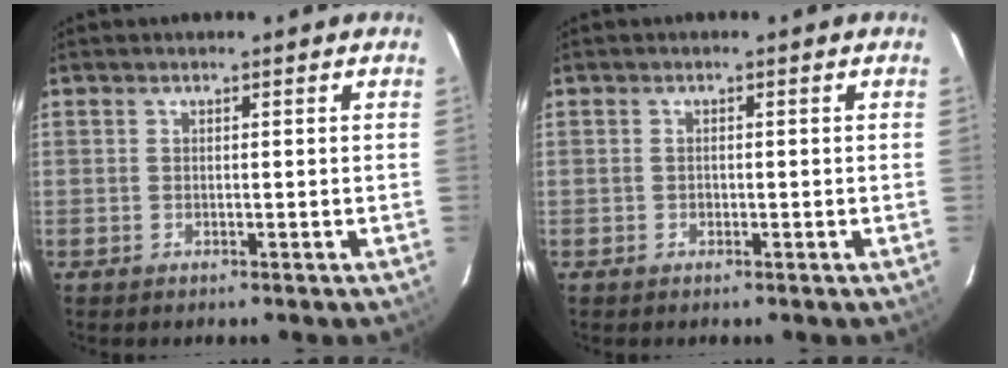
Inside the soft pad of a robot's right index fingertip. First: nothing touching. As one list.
[{"total": 0.6, "force": [-0.2, 0.5, 0.1], "torque": [0.000, 0.001, -0.004]}]